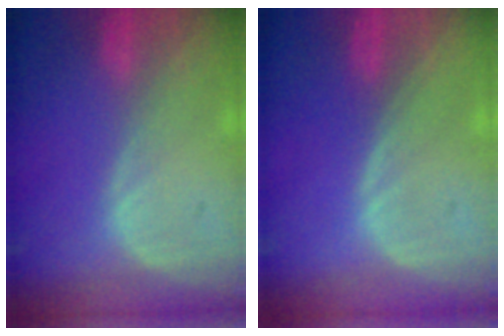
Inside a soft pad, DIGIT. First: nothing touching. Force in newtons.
{"total": 0.0}